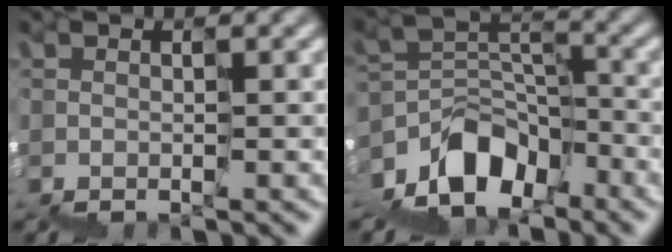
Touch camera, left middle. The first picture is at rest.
{"total": 5.8, "force": [-3.5, 3.2, 3.2], "torque": [-0.049, 0.008, -0.068]}